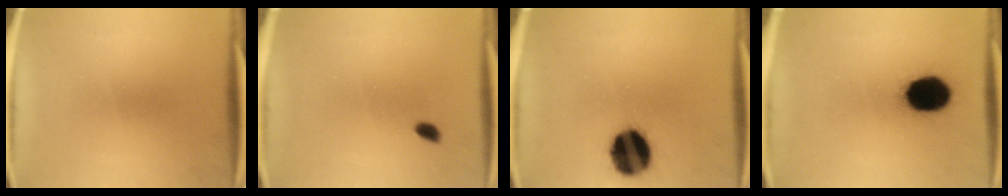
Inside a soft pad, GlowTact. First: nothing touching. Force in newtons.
{"total": 1.4}
{"total": 16.2}
{"total": 15.2}